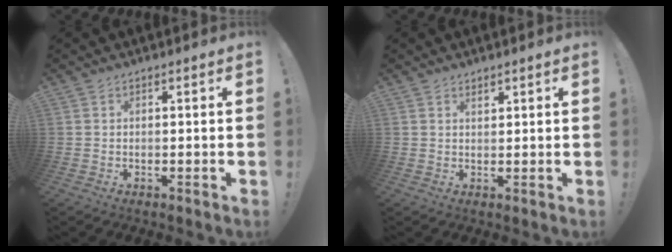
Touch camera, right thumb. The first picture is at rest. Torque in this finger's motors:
{"motor_torque": [-0.13, 0.27, 0.29, 0.15, -0.03]}